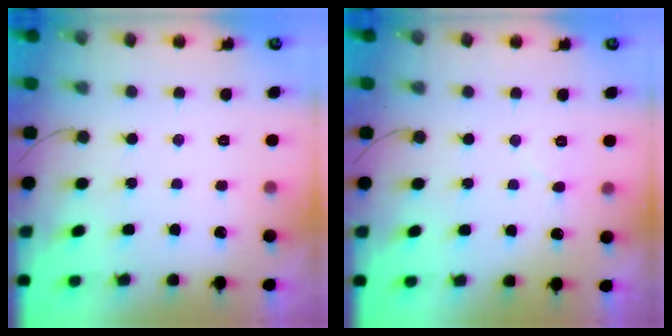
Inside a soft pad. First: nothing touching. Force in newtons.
{"total": 3.5, "press": 3.4, "slide": 0.3}